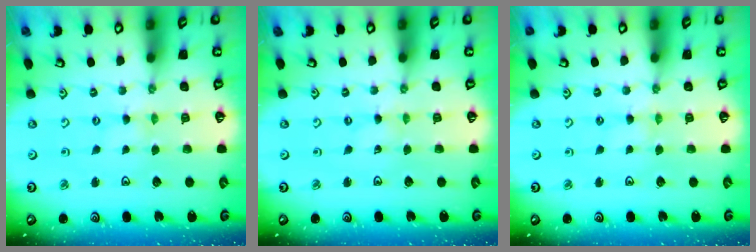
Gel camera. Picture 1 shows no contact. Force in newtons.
{"total": 0.0}
{"total": 1.6, "press": 1.5, "slide": 0.4}